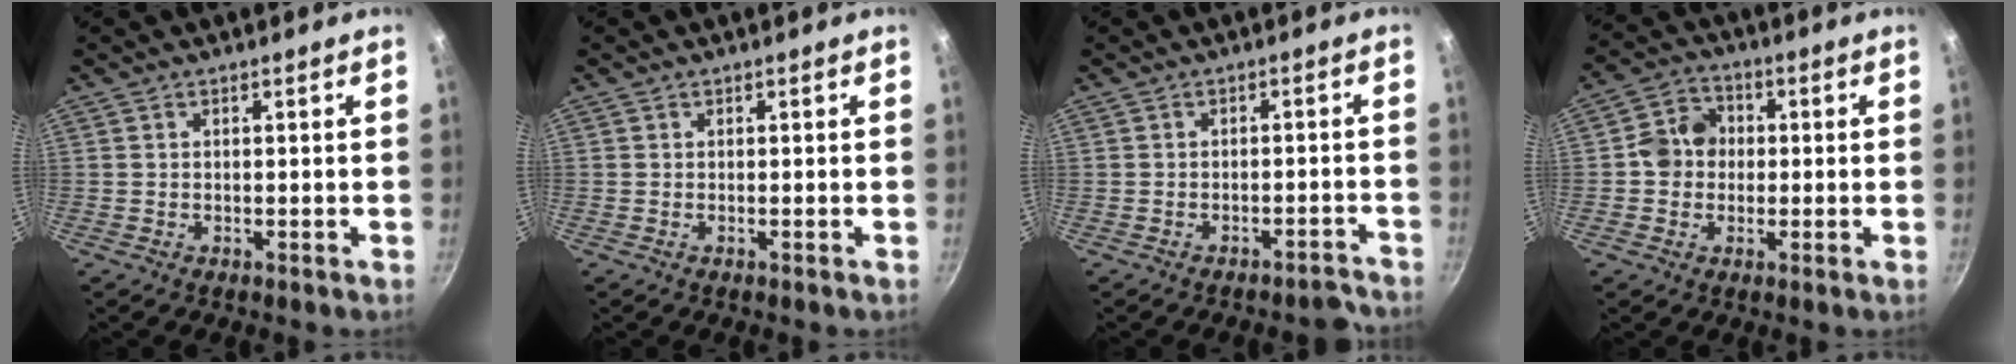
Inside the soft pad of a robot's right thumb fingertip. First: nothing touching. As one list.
[{"total": 0.0}, {"total": 3.9, "force": [-3.5, 1.2, 1.1], "torque": [0.010, 0.049, -0.028]}, {"total": 7.1, "force": [-0.1, 6.3, 3.2], "torque": [-0.021, 0.017, -0.017]}]